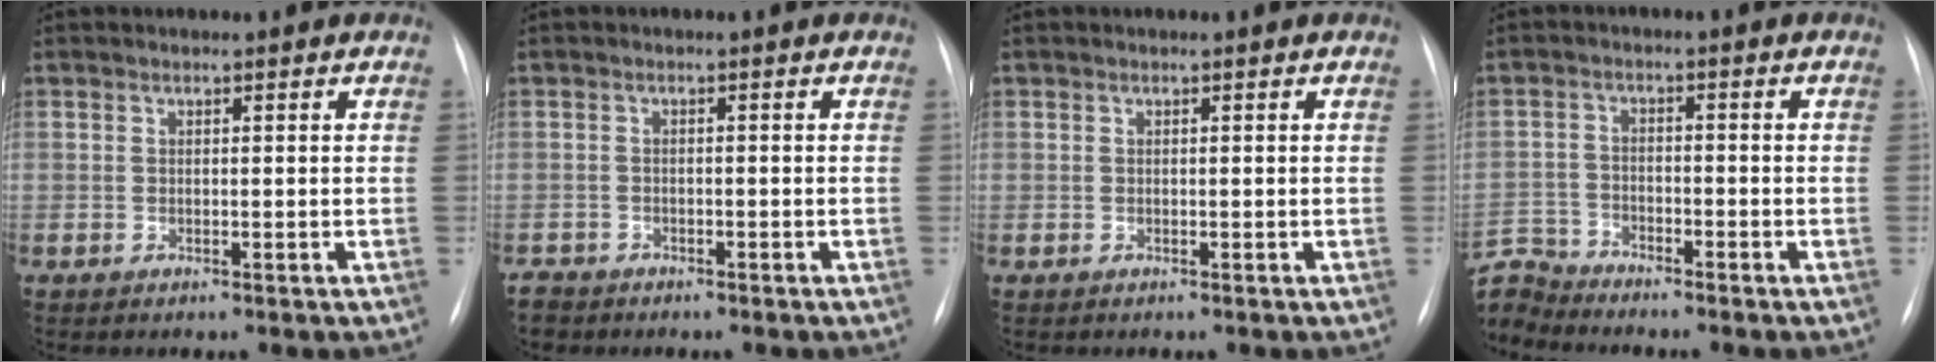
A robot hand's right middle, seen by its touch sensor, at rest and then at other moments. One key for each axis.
{"total": 2.6, "fx": -2.2, "fy": 1.4, "fz": -0.1, "tx": -0.004, "ty": 0.001, "tz": -0.039}
{"total": 0.0}
{"total": 6.6, "fx": -6.5, "fy": 0.7, "fz": -0.7, "tx": 0.009, "ty": 0.004, "tz": -0.133}